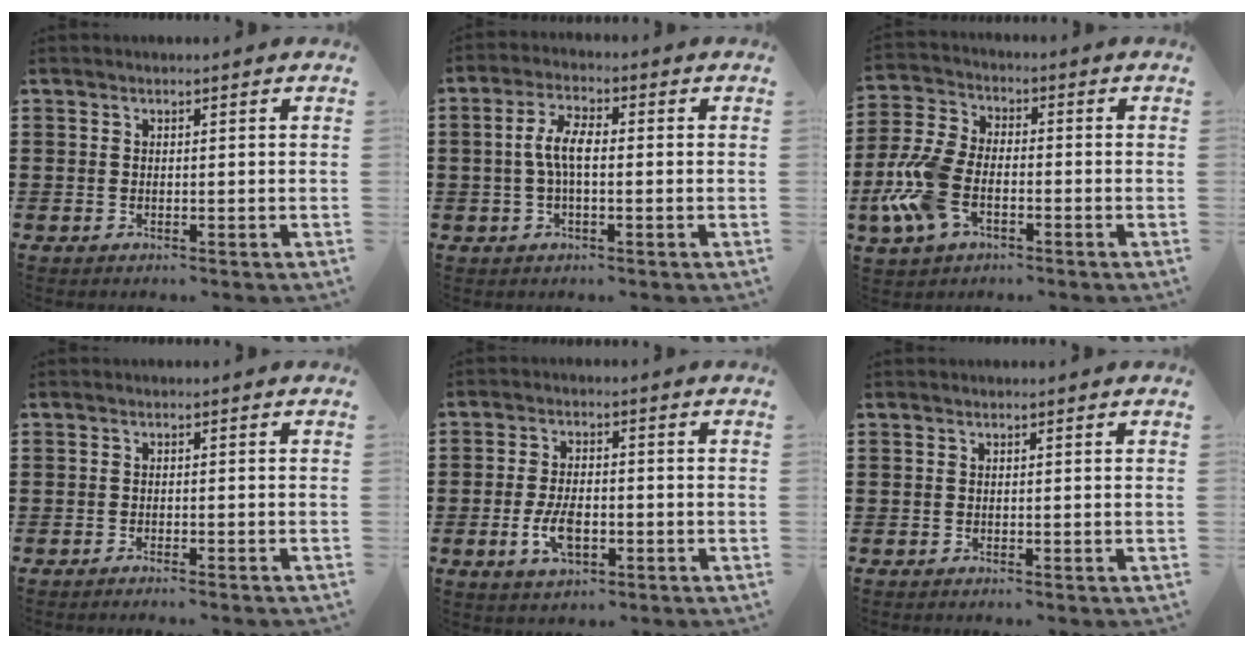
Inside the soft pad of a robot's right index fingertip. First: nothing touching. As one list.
[{"total": 5.4, "force": [-0.3, 2.1, 5.0], "torque": [-0.105, 0.004, -0.010]}, {"total": 9.0, "force": [-3.3, 5.1, 6.7], "torque": [-0.177, -0.003, -0.068]}, {"total": 1.1, "force": [-1.1, -0.2, 0.2], "torque": [-0.005, 0.001, -0.023]}, {"total": 5.7, "force": [-1.8, 2.8, 4.6], "torque": [-0.105, -0.003, -0.036]}, {"total": 0.0}]